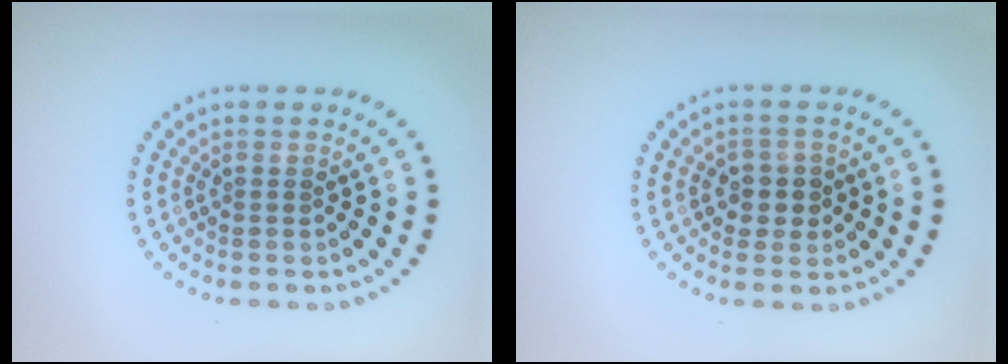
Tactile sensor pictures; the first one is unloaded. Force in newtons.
{"total": 2.2, "press": 2.1, "slide": 0.8}